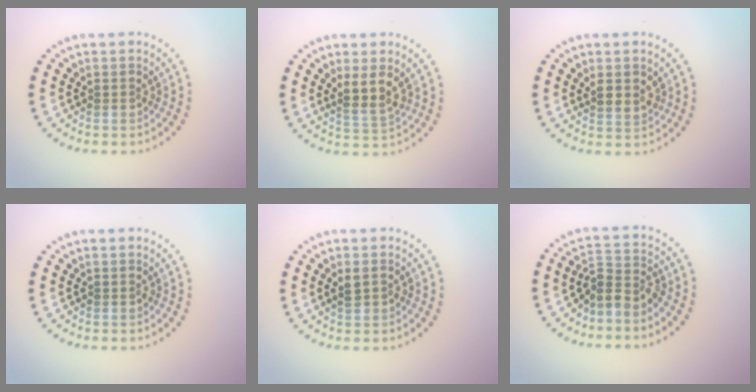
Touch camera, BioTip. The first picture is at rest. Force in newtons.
{"total": 2.7, "press": 2.3, "slide": 1.4}
{"total": 2.0, "press": 1.8, "slide": 1.0}
{"total": 0.0}
{"total": 1.3, "press": 1.3, "slide": 0.1}
{"total": 2.8, "press": 2.0, "slide": 1.9}